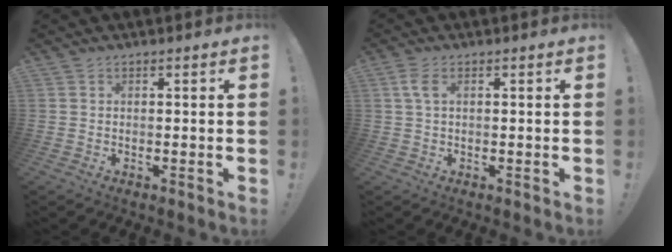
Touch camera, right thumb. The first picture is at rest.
{"total": 3.6, "force": [1.1, 1.6, 3.1], "torque": [-0.057, 0.004, 0.019]}